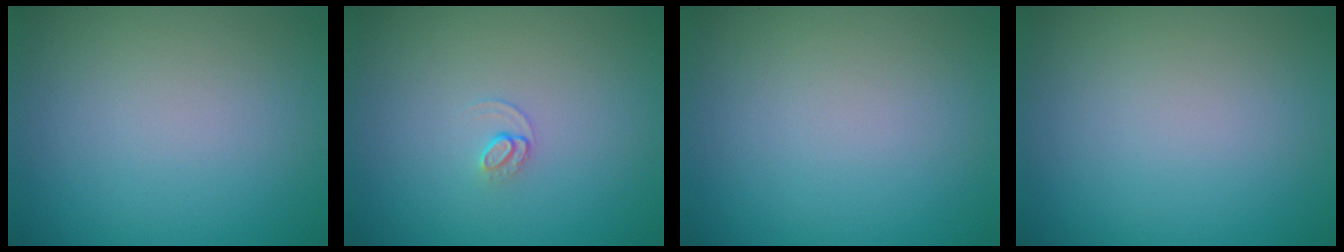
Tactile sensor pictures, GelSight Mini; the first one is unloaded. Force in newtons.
{"total": 0.9, "press": 0.4, "slide": 0.8}
{"total": 0.0}
{"total": 0.0}